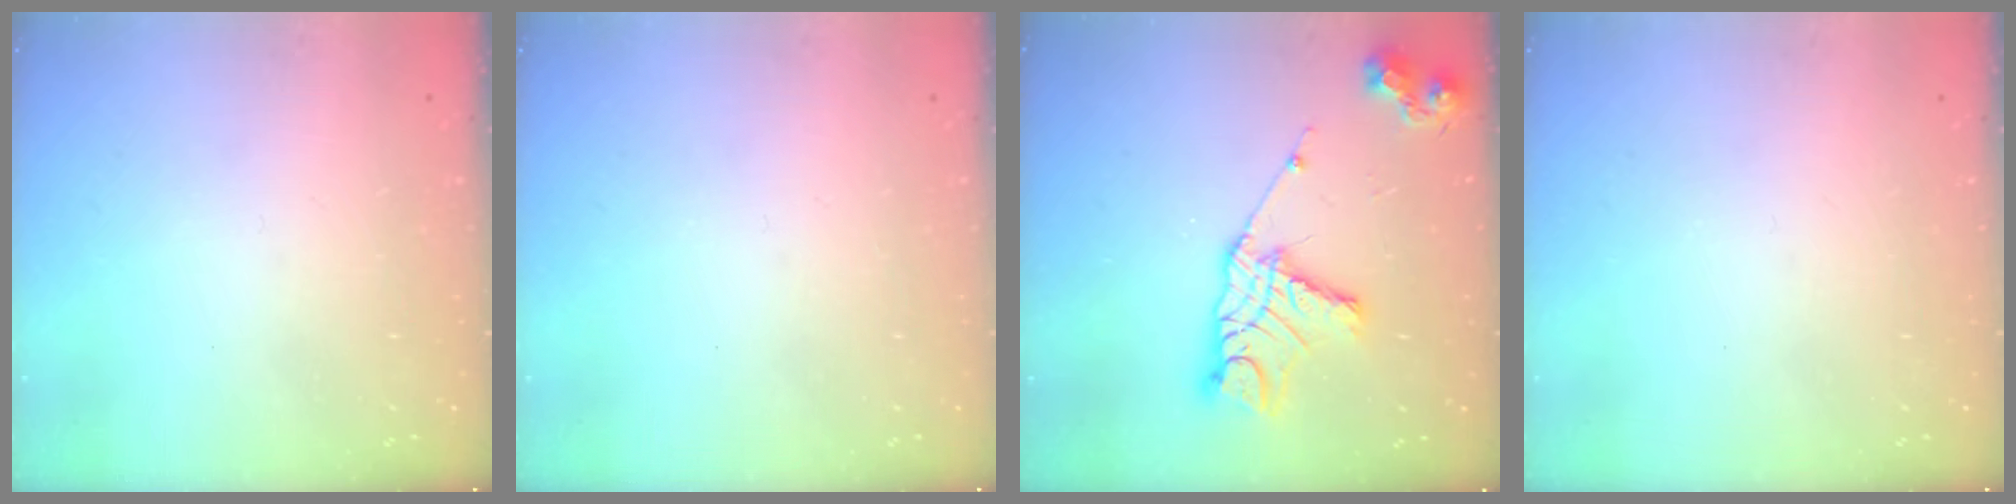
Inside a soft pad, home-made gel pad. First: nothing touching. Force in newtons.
{"total": 0.0}
{"total": 16.2, "press": 16.2, "slide": 1.3}
{"total": 0.0}